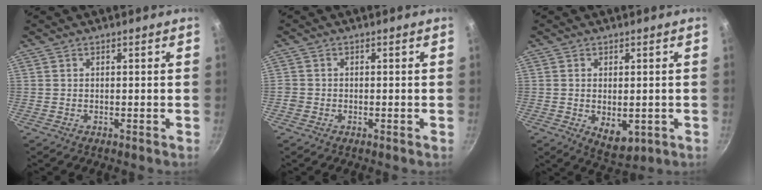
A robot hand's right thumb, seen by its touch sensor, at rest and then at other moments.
{"total": 1.4, "force": [-0.5, 1.3, 0.4], "torque": [-0.007, 0.001, -0.011]}
{"total": 6.5, "force": [-1.0, 3.8, 5.1], "torque": [-0.068, -0.011, -0.003]}